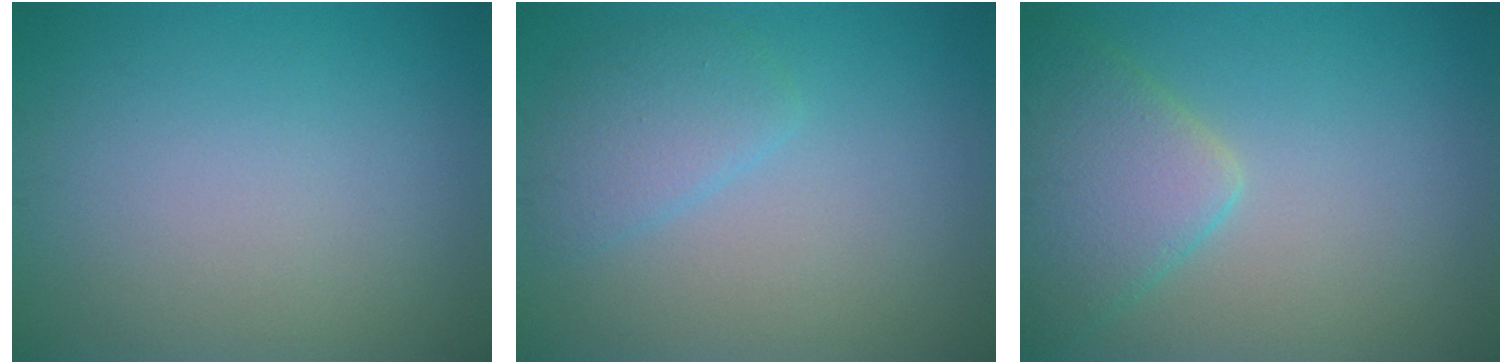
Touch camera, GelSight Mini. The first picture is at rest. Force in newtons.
{"total": 2.5, "press": 2.5, "slide": 0.3}
{"total": 4.9, "press": 4.9, "slide": 0.3}